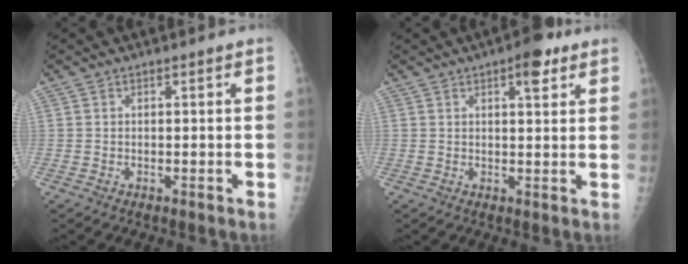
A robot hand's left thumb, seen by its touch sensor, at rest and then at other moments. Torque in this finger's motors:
{"motor_torque": [1.11, 0.41, 0.55, -0.21, 0.18]}